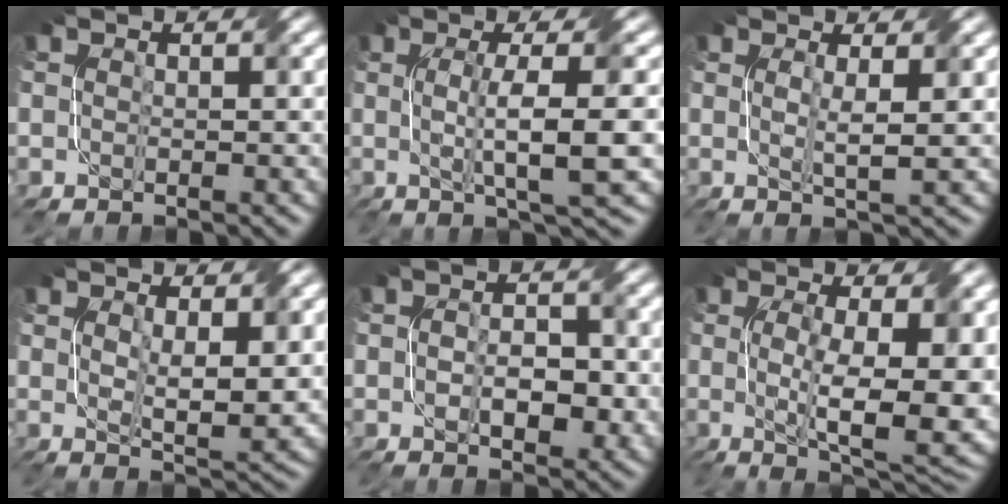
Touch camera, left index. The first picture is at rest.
{"total": 6.6, "force": [-0.2, 0.9, 6.5], "torque": [-0.107, 0.002, 0.000]}
{"total": 2.1, "force": [0.5, 0.2, 2.0], "torque": [-0.038, -0.005, 0.009]}
{"total": 4.2, "force": [1.3, 1.3, 3.8], "torque": [-0.071, -0.009, 0.027]}
{"total": 3.9, "force": [-0.6, 2.2, 3.1], "torque": [-0.052, -0.003, -0.006]}
{"total": 10.1, "force": [-0.2, 3.0, 9.7], "torque": [-0.152, -0.011, 0.002]}